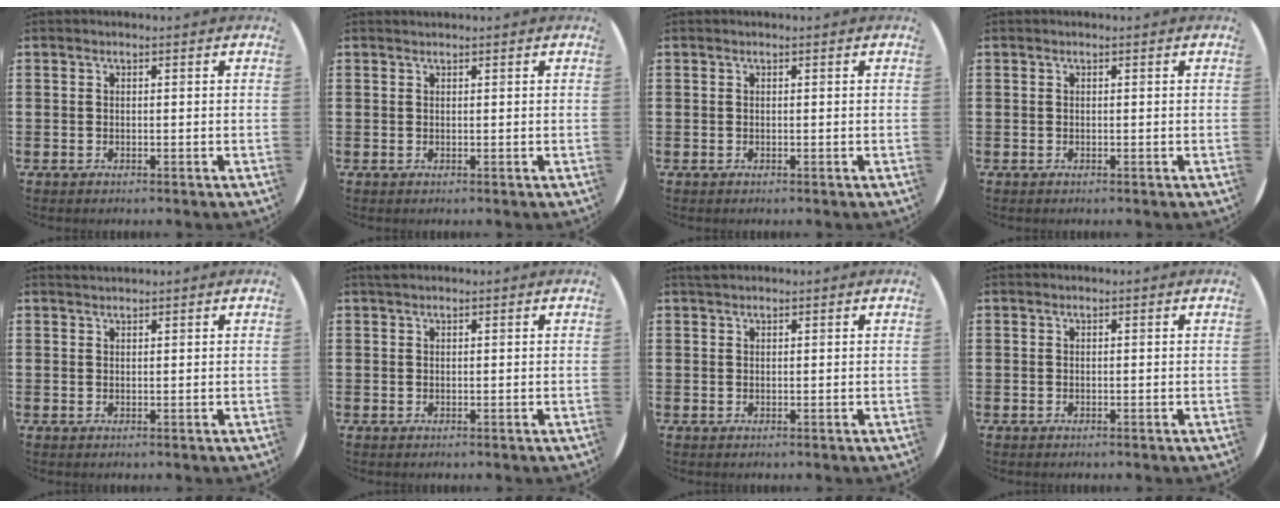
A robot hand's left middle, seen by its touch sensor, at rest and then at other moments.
{"total": 0.0}
{"total": 0.0}
{"total": 0.0}
{"total": 0.7, "force": [0.7, -0.1, 0.0], "torque": [-0.001, 0.000, 0.015]}
{"total": 0.5, "force": [0.5, 0.2, 0.1], "torque": [-0.003, 0.002, 0.010]}
{"total": 0.7, "force": [0.7, 0.2, 0.1], "torque": [0.004, -0.001, 0.012]}
{"total": 0.0}